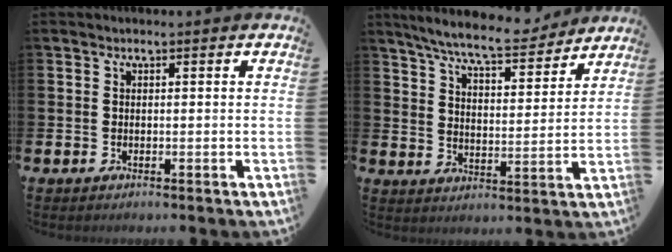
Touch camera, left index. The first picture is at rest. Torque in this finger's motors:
{"motor_torque": [1.12, -1.02, 0.38, 0.21]}